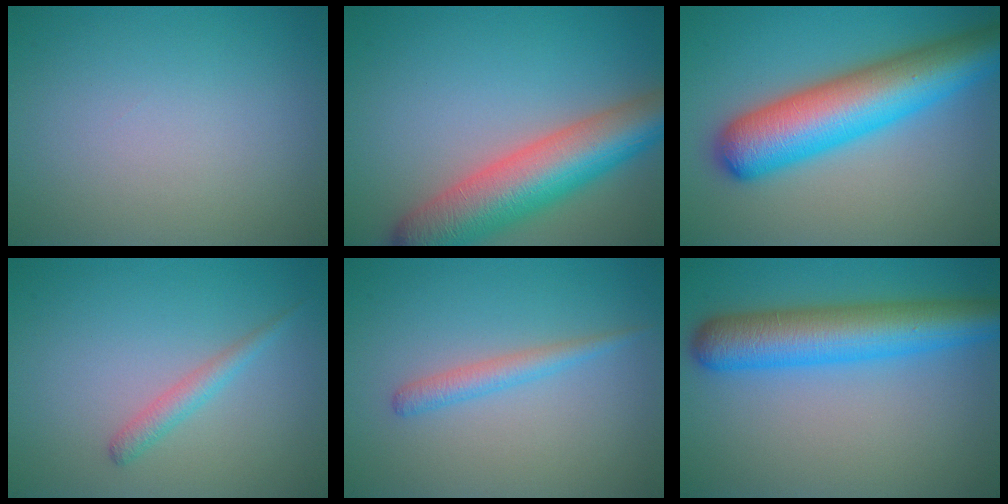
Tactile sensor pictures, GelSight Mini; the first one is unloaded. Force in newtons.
{"total": 9.3, "press": 9.3, "slide": 0.5}
{"total": 10.4, "press": 10.4, "slide": 0.3}
{"total": 1.6, "press": 1.6, "slide": 0.1}
{"total": 1.9, "press": 1.8, "slide": 0.1}
{"total": 7.8, "press": 7.8, "slide": 0.1}